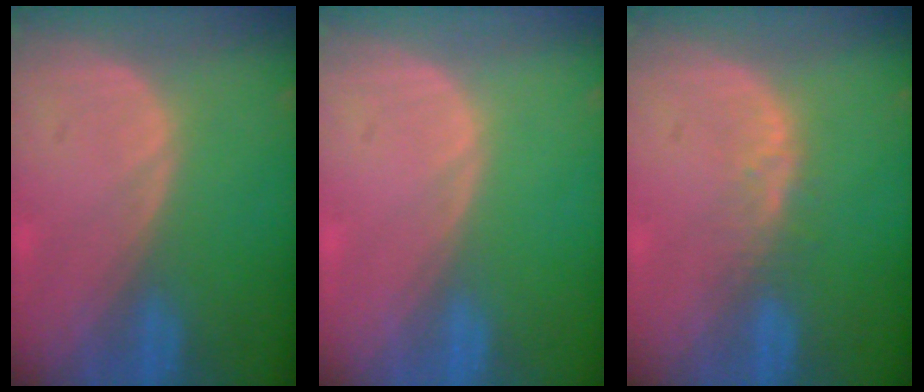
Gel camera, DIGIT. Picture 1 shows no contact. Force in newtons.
{"total": 0.0}
{"total": 2.5, "press": 2.4, "slide": 0.2}